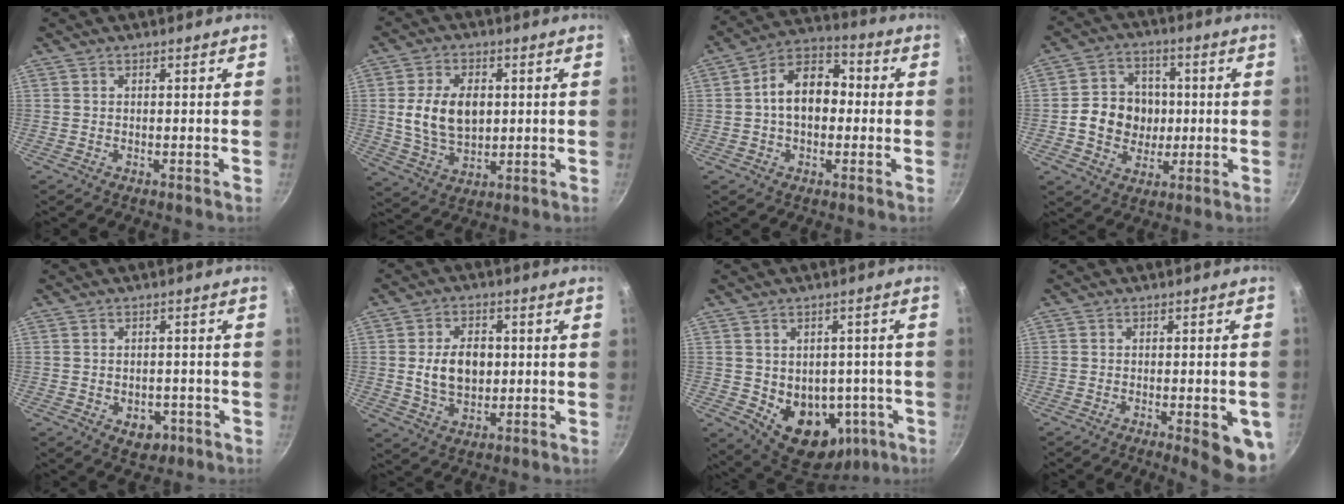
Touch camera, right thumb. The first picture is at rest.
{"total": 11.5, "force": [1.3, 7.6, 8.6], "torque": [-0.138, -0.006, 0.027]}
{"total": 11.9, "force": [0.0, 8.2, 8.7], "torque": [-0.098, 0.040, -0.018]}
{"total": 11.2, "force": [-0.4, 9.8, 5.5], "torque": [-0.059, 0.012, -0.013]}
{"total": 4.8, "force": [-1.9, 3.4, 2.7], "torque": [-0.023, 0.013, -0.012]}
{"total": 9.5, "force": [0.5, 6.5, 6.9], "torque": [-0.098, 0.000, 0.009]}
{"total": 14.7, "force": [-3.4, 11.0, 9.1], "torque": [-0.079, 0.009, -0.018]}
{"total": 8.8, "force": [-3.1, 2.5, 7.9], "torque": [-0.075, 0.009, -0.036]}